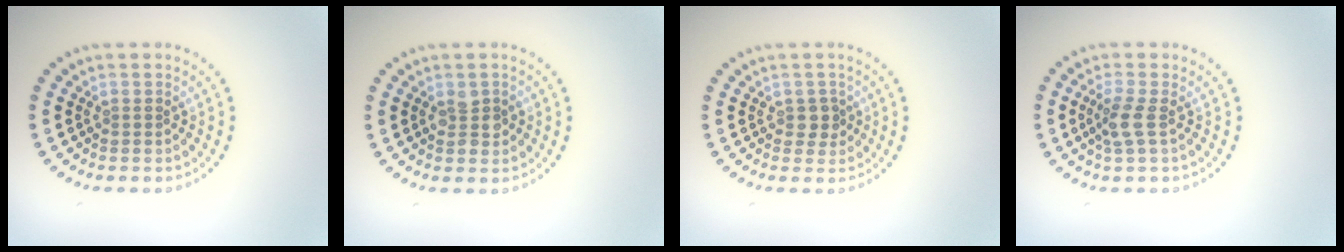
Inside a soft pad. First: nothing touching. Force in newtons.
{"total": 2.0, "press": 2.0, "slide": 0.2}
{"total": 1.4, "press": 1.3, "slide": 0.4}
{"total": 1.9, "press": 1.6, "slide": 1.1}